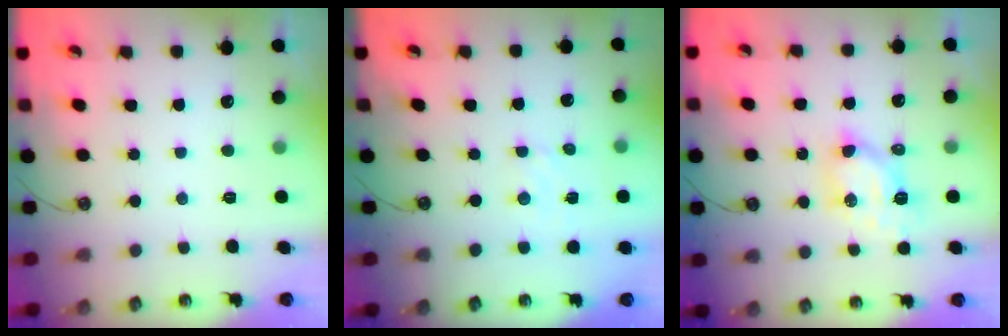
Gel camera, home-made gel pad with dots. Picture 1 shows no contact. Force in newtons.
{"total": 1.7, "press": 1.7, "slide": 0.3}
{"total": 6.4, "press": 6.4, "slide": 0.2}